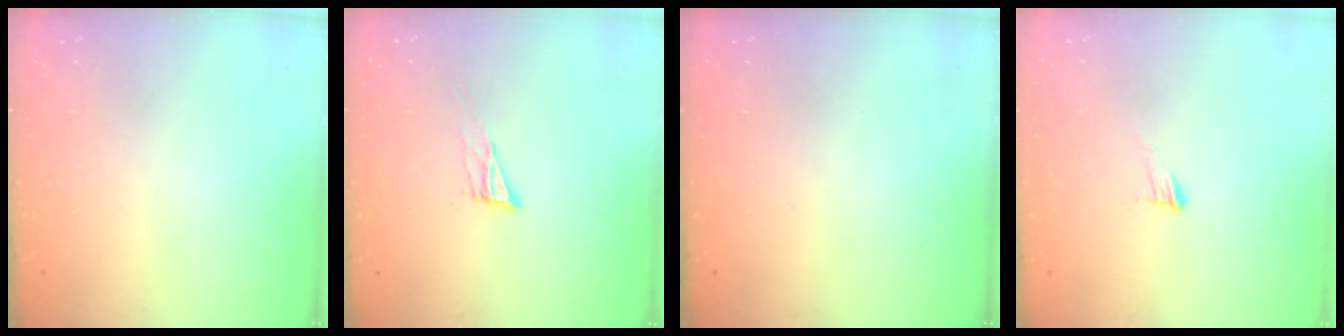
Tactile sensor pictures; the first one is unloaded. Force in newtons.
{"total": 6.4, "press": 6.4, "slide": 1.0}
{"total": 0.0}
{"total": 5.2, "press": 5.2, "slide": 0.5}